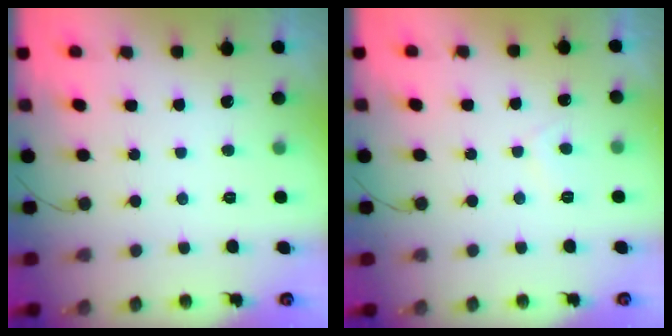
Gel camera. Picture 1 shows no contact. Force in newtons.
{"total": 2.1, "press": 1.9, "slide": 0.7}